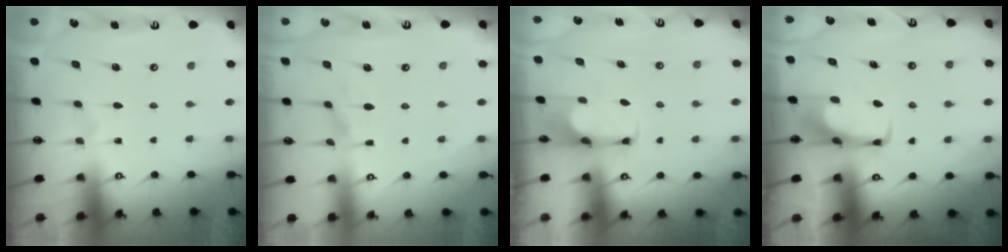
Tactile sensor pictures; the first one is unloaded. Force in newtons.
{"total": 2.3, "press": 2.1, "slide": 1.1}
{"total": 2.8, "press": 2.6, "slide": 1.1}
{"total": 3.9, "press": 3.9, "slide": 0.3}